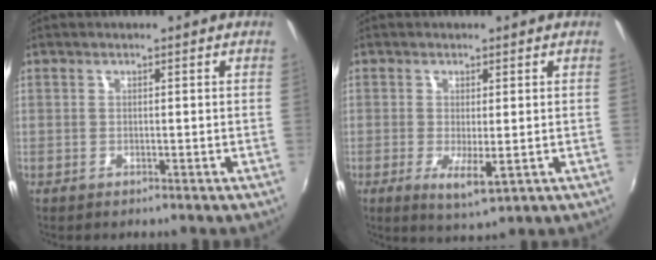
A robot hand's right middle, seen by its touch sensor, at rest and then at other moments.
{"total": 4.7, "force": [-1.0, 1.1, 4.4], "torque": [-0.086, -0.017, -0.014]}